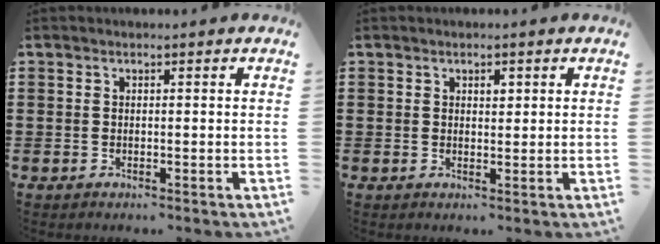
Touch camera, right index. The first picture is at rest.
{"total": 1.2, "force": [0.7, 0.7, 0.7], "torque": [-0.007, 0.001, 0.010]}